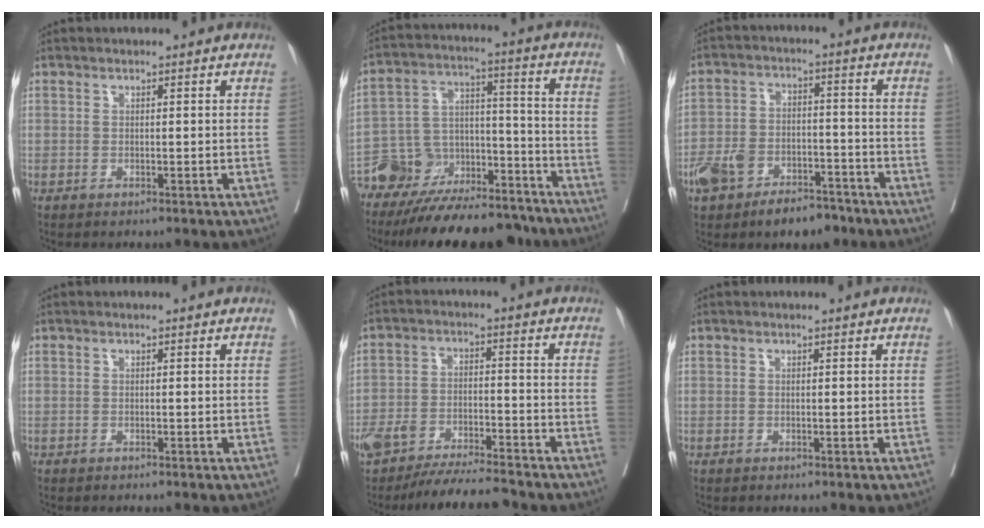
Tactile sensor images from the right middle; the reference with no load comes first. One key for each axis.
{"total": 21.1, "fx": -18.9, "fy": 6.7, "fz": 6.7, "tx": -0.127, "ty": 0.022, "tz": -0.292}
{"total": 10.6, "fx": -7.0, "fy": 5.1, "fz": 6.0, "tx": -0.116, "ty": 0.013, "tz": -0.114}
{"total": 0.0}
{"total": 6.7, "fx": -6.2, "fy": -0.3, "fz": 2.4, "tx": -0.045, "ty": -0.007, "tz": -0.112}
{"total": 0.0}